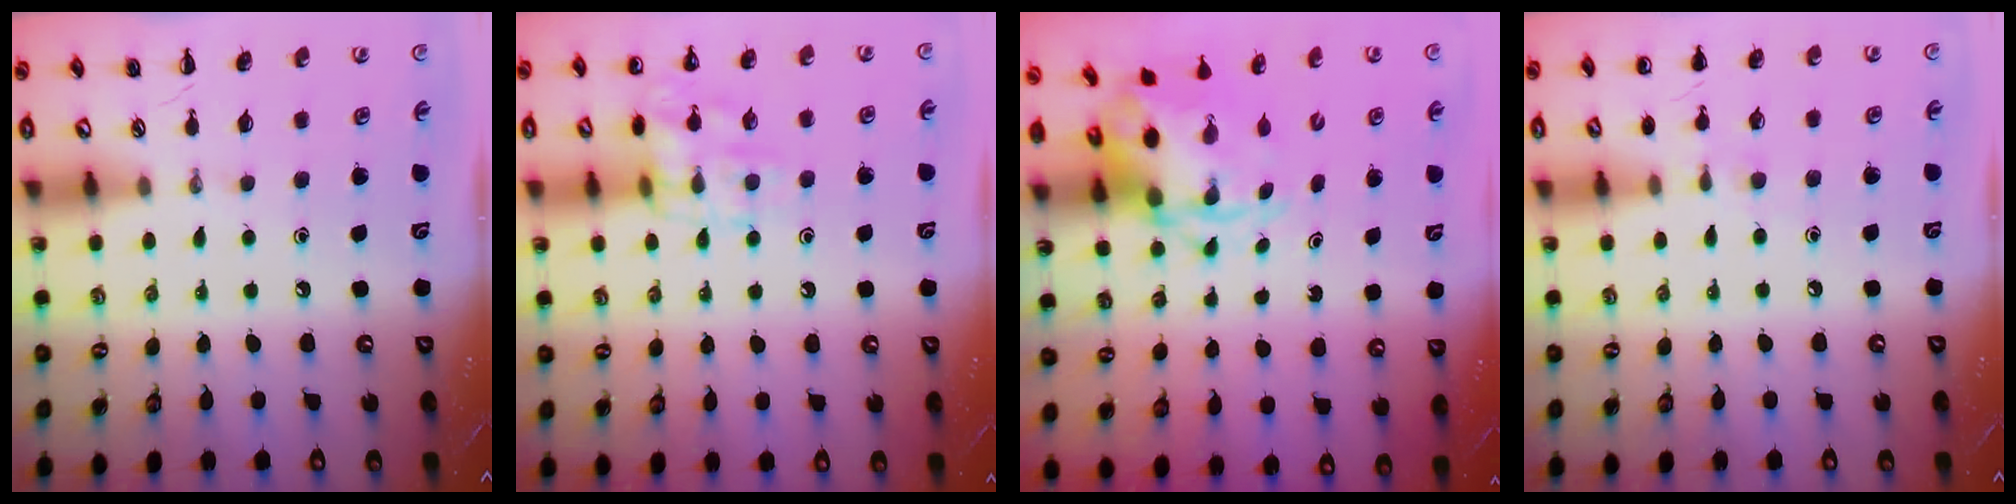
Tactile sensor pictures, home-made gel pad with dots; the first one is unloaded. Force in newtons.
{"total": 13.0, "press": 13.0, "slide": 0.9}
{"total": 4.5, "press": 4.4, "slide": 1.1}
{"total": 5.4, "press": 5.2, "slide": 1.7}